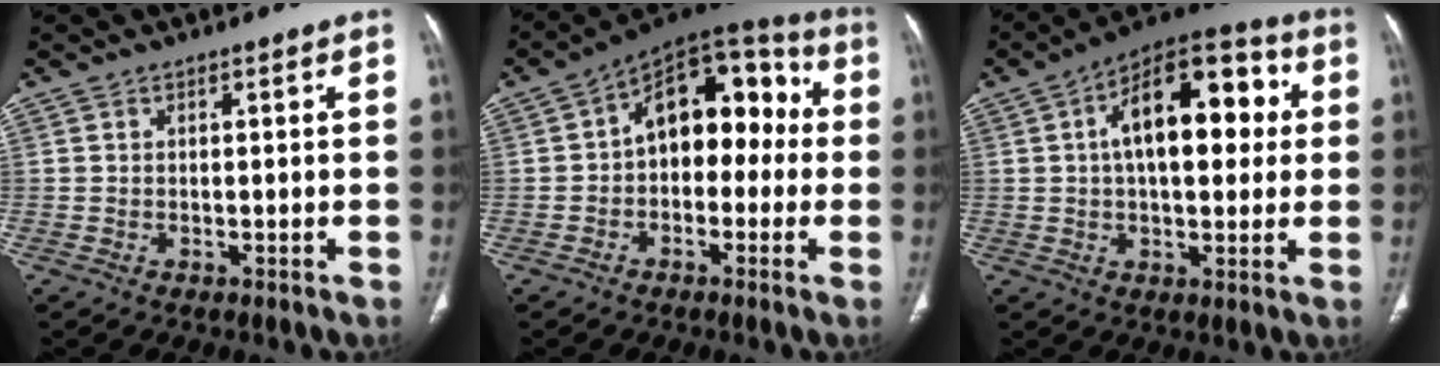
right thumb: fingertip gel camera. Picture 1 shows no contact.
{"total": 15.0, "force": [0.3, 9.7, 11.5], "torque": [-0.115, 0.054, -0.015]}
{"total": 18.9, "force": [3.6, 9.7, 15.8], "torque": [-0.205, 0.030, 0.046]}